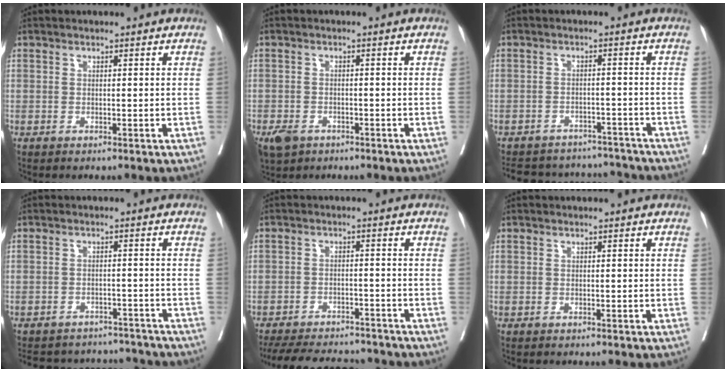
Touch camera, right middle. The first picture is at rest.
{"total": 4.4, "force": [-2.8, 2.9, 1.7], "torque": [-0.028, -0.001, -0.043]}
{"total": 15.1, "force": [-13.9, 4.9, 3.1], "torque": [-0.075, 0.015, -0.175]}
{"total": 13.5, "force": [-12.6, 4.2, 2.3], "torque": [-0.052, 0.019, -0.155]}
{"total": 14.7, "force": [-13.1, 4.6, 4.9], "torque": [-0.109, -0.004, -0.180]}
{"total": 0.0}